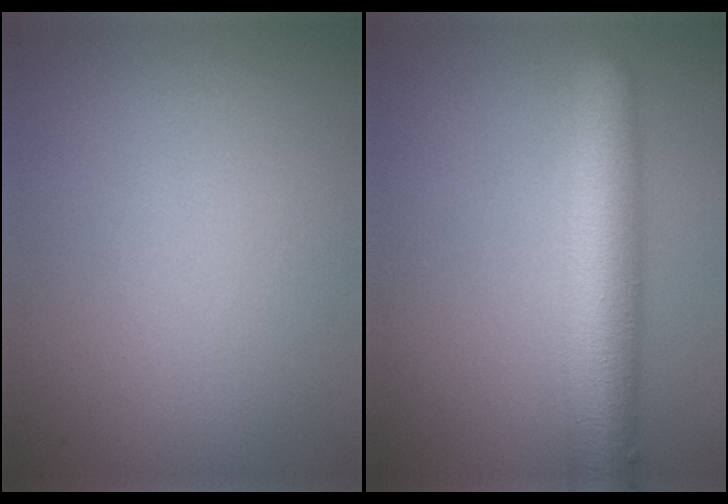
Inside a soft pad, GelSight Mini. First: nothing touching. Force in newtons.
{"total": 8.2, "press": 8.2, "slide": 0.4}